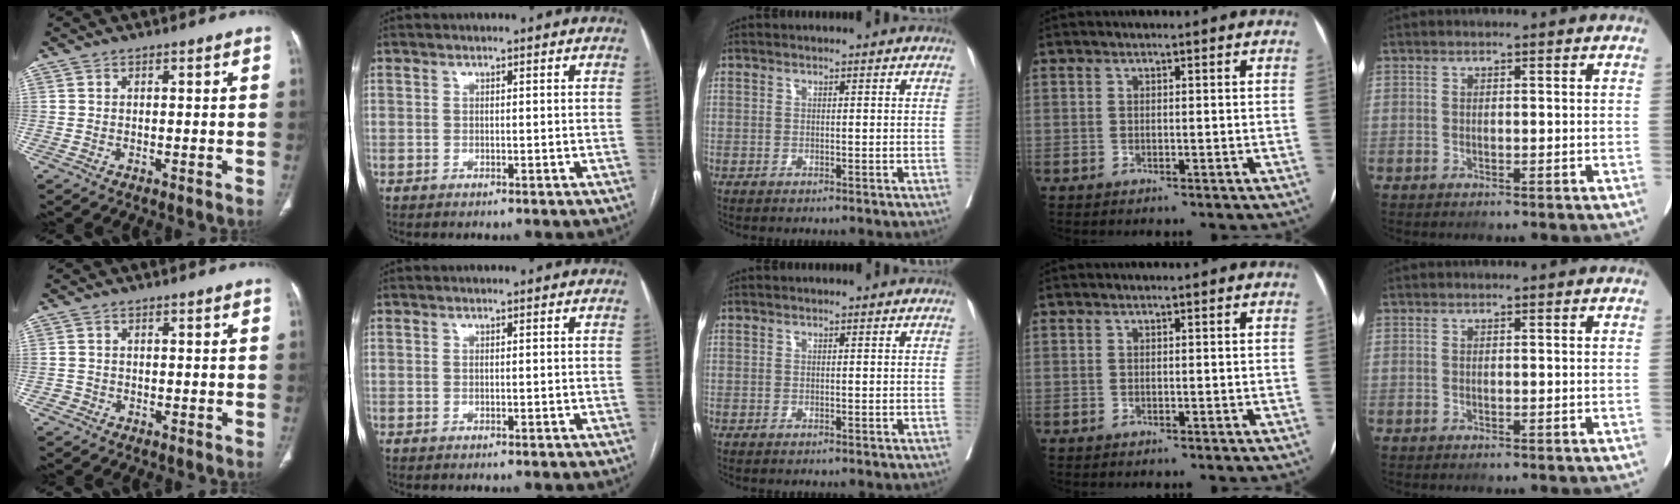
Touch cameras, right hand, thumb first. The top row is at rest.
{"thumb": {"total": 1.3, "force": [-0.7, 1.2, 0.0], "torque": [0.001, 0.008, -0.016]}}